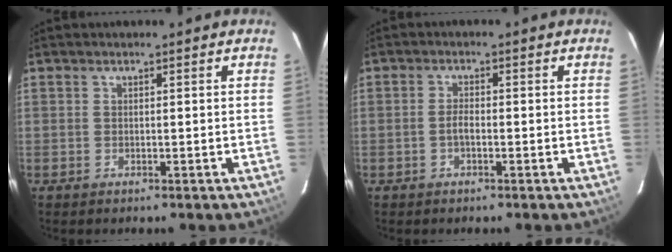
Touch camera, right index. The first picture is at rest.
{"total": 1.8, "force": [-0.7, 0.7, 1.6], "torque": [-0.033, 0.004, -0.014]}